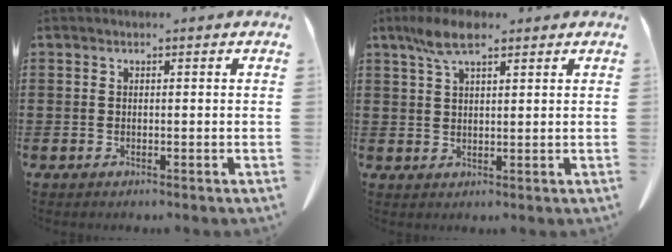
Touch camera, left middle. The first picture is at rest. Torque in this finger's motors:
{"motor_torque": [1.05, 0.88, 0.35, 0.13]}